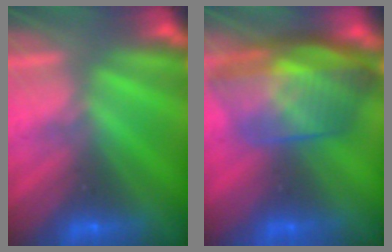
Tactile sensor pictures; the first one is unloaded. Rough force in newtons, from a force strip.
{"total": 7.6}